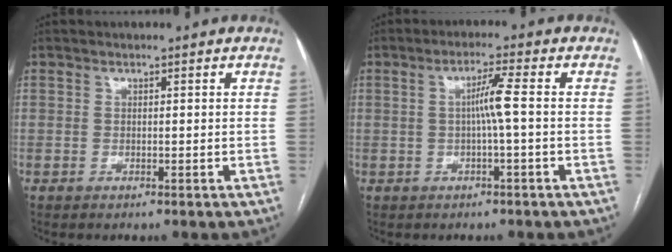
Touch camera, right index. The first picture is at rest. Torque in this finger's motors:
{"motor_torque": [0.39, -0.09, 0.10, 0.06]}